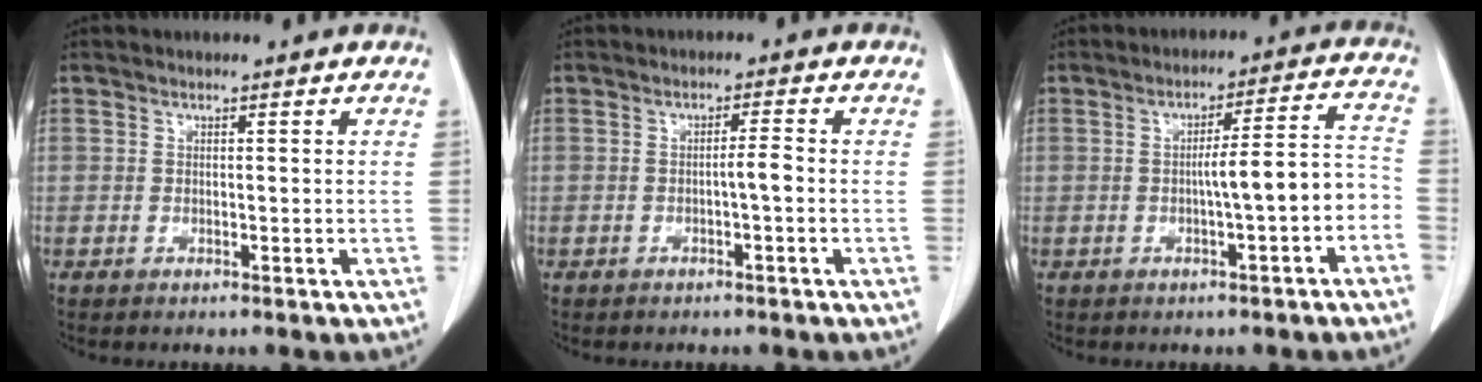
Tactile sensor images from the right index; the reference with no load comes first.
{"total": 1.9, "force": [-0.5, -0.1, 1.9], "torque": [-0.030, 0.002, -0.009]}
{"total": 7.2, "force": [-2.1, 0.7, 6.8], "torque": [-0.093, 0.030, -0.028]}